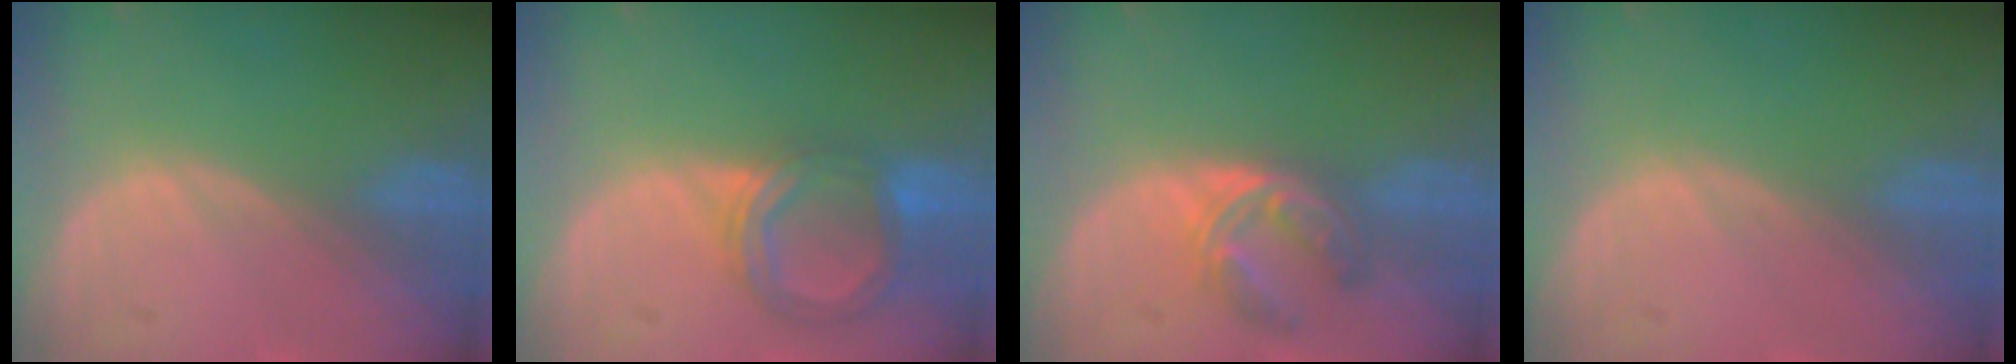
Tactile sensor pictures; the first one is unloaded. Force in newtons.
{"total": 5.9, "press": 5.9, "slide": 0.8}
{"total": 6.0, "press": 5.0, "slide": 3.3}
{"total": 0.0}